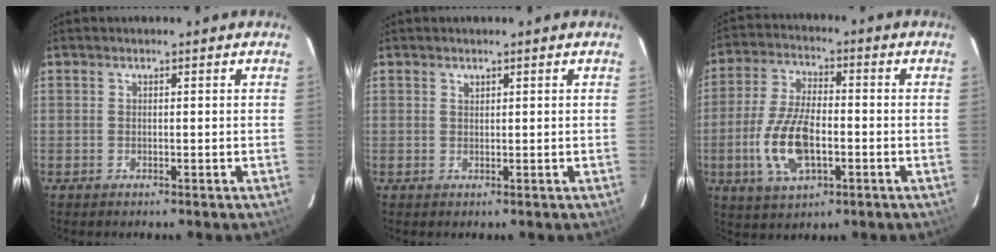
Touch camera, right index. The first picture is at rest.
{"total": 0.6, "force": [0.5, 0.3, 0.2], "torque": [-0.002, 0.002, 0.010]}
{"total": 12.7, "force": [-3.3, 5.9, 10.7], "torque": [-0.227, -0.001, -0.058]}